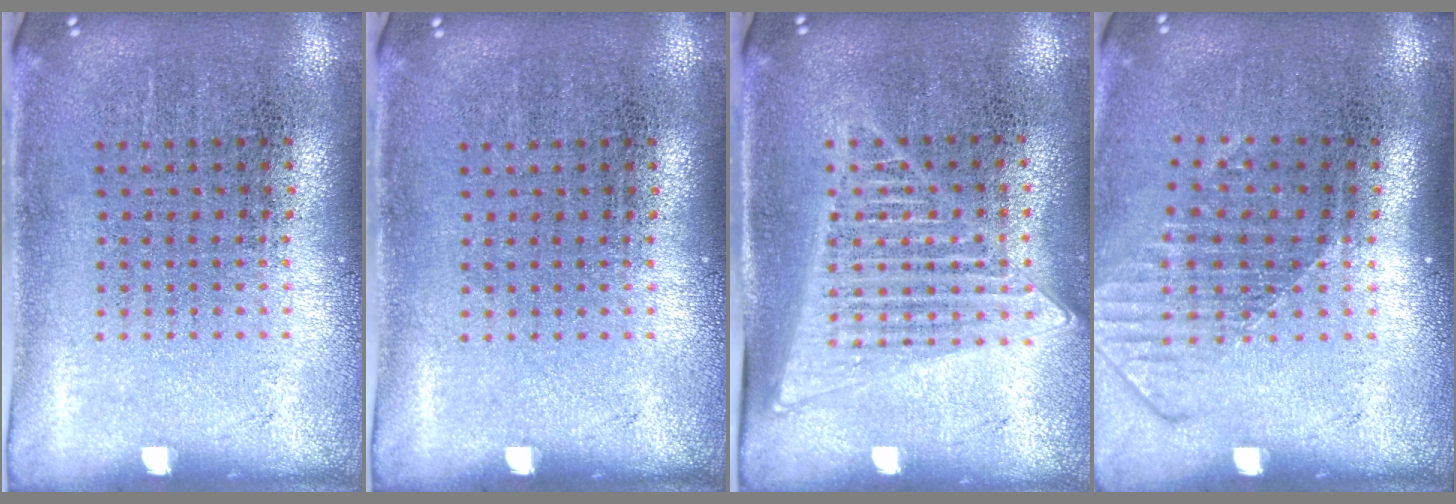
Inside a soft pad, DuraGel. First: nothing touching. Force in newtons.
{"total": 0.0}
{"total": 1.5, "press": 1.3, "slide": 0.6}
{"total": 1.6, "press": 1.2, "slide": 1.0}